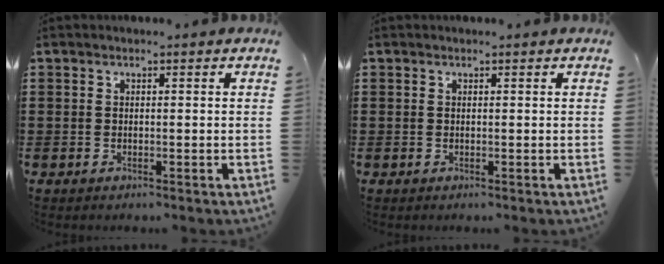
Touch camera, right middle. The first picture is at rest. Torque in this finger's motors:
{"motor_torque": [0.00, 0.00, 0.09, -0.01]}